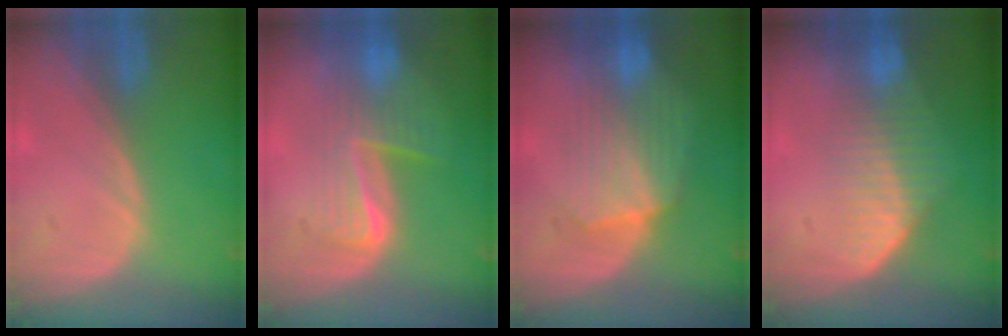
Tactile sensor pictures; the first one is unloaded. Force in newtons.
{"total": 6.3, "press": 6.2, "slide": 1.3}
{"total": 7.6, "press": 7.6, "slide": 0.5}
{"total": 7.2, "press": 6.2, "slide": 3.7}